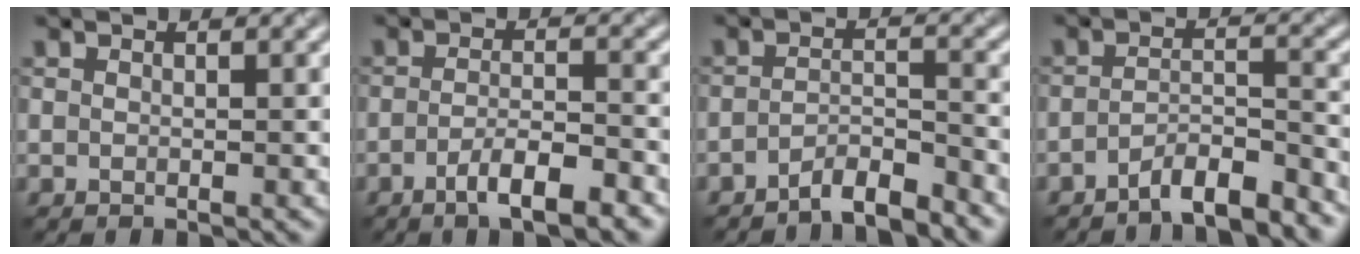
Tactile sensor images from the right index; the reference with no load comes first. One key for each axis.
{"total": 4.4, "fx": -2.6, "fy": 1.0, "fz": 3.3, "tx": -0.057, "ty": 0.005, "tz": -0.044}
{"total": 3.8, "fx": -3.5, "fy": 0.6, "fz": 1.4, "tx": -0.018, "ty": 0.011, "tz": -0.067}
{"total": 5.3, "fx": -4.5, "fy": 1.1, "fz": 2.6, "tx": -0.039, "ty": 0.007, "tz": -0.075}